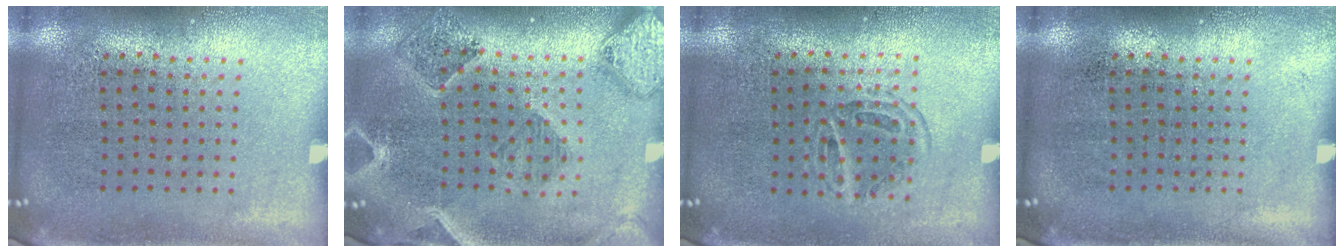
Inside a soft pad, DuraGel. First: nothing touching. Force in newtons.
{"total": 1.6, "press": 1.6, "slide": 0.3}
{"total": 1.2, "press": 1.0, "slide": 0.7}
{"total": 0.0}